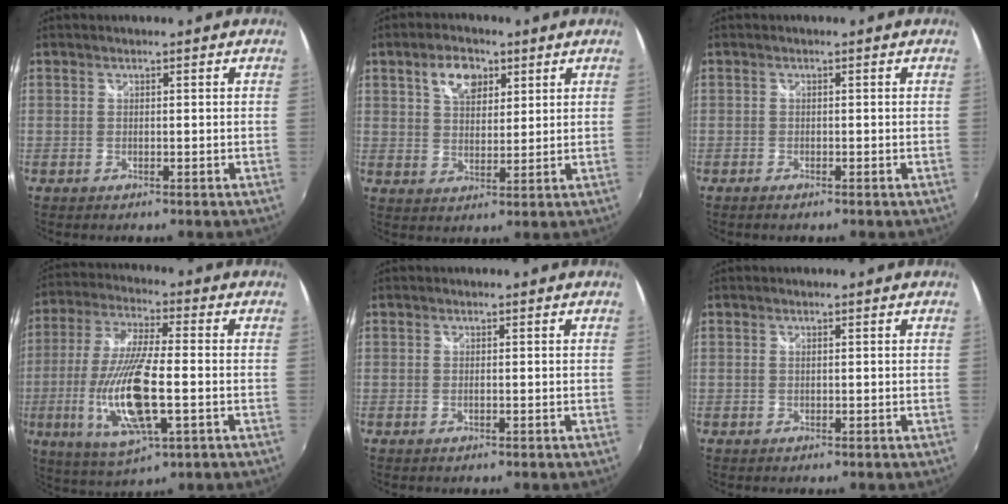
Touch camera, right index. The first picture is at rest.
{"total": 6.9, "force": [3.5, 4.1, 4.2], "torque": [-0.065, 0.016, 0.062]}
{"total": 1.0, "force": [-0.8, 0.2, 0.5], "torque": [-0.011, -0.005, -0.016]}
{"total": 16.9, "force": [-3.8, 4.5, 15.8], "torque": [-0.328, -0.020, -0.067]}
{"total": 0.0}
{"total": 0.0}